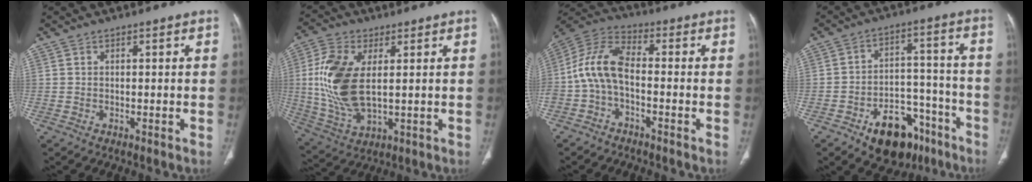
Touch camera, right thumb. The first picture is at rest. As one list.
[{"total": 14.7, "force": [1.9, 7.6, 12.4], "torque": [-0.268, -0.009, 0.044]}, {"total": 10.4, "force": [-2.2, 5.4, 8.7], "torque": [-0.184, 0.039, -0.054]}, {"total": 15.3, "force": [-9.3, 9.1, 8.0], "torque": [-0.071, 0.078, -0.132]}]